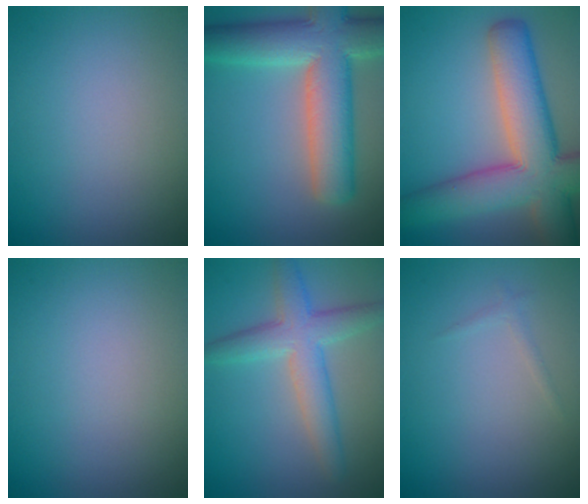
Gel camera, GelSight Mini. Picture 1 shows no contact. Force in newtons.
{"total": 10.1, "press": 10.1, "slide": 0.7}
{"total": 10.9, "press": 10.9, "slide": 0.6}
{"total": 0.0}
{"total": 4.8, "press": 4.8, "slide": 0.1}
{"total": 0.7, "press": 0.7, "slide": 0.0}